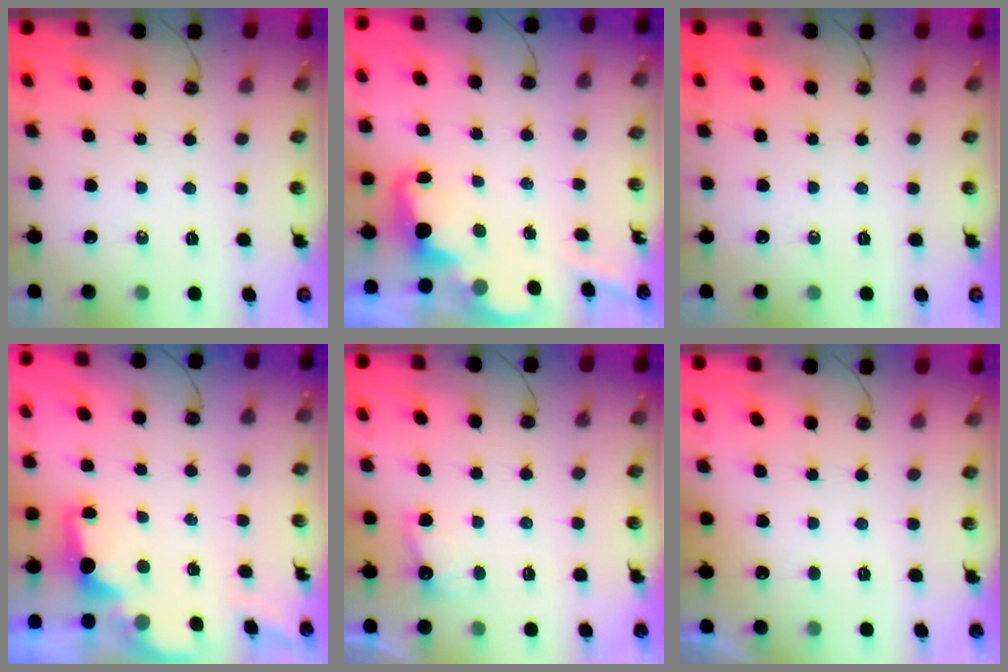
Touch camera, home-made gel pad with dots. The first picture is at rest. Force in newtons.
{"total": 2.4, "press": 2.4, "slide": 0.5}
{"total": 0.0}
{"total": 2.0, "press": 1.9, "slide": 0.8}
{"total": 3.2, "press": 3.0, "slide": 1.0}
{"total": 0.0}